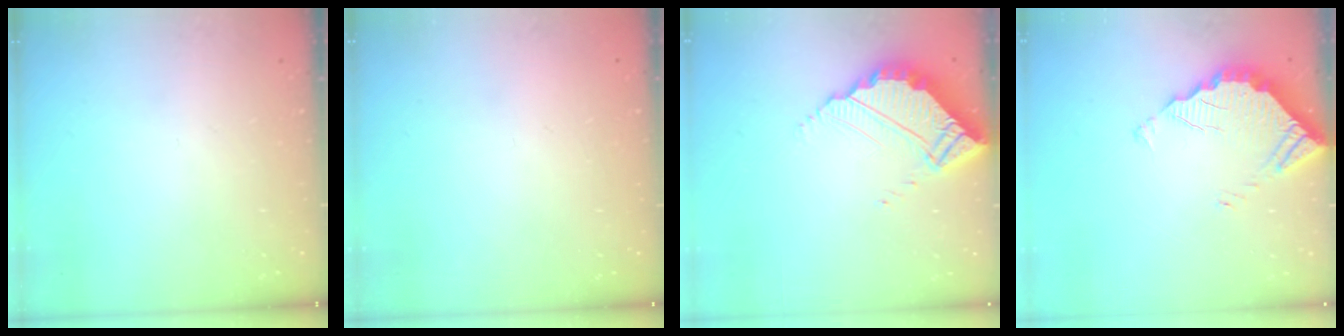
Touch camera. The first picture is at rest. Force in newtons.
{"total": 2.1, "press": 2.1, "slide": 0.1}
{"total": 6.7, "press": 6.6, "slide": 0.4}
{"total": 3.5, "press": 3.5, "slide": 0.2}